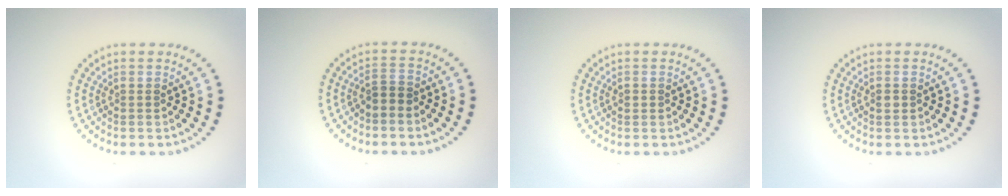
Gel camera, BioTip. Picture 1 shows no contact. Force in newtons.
{"total": 1.2, "press": 1.0, "slide": 0.8}
{"total": 0.6, "press": 0.6, "slide": 0.2}
{"total": 0.6, "press": 0.6, "slide": 0.3}